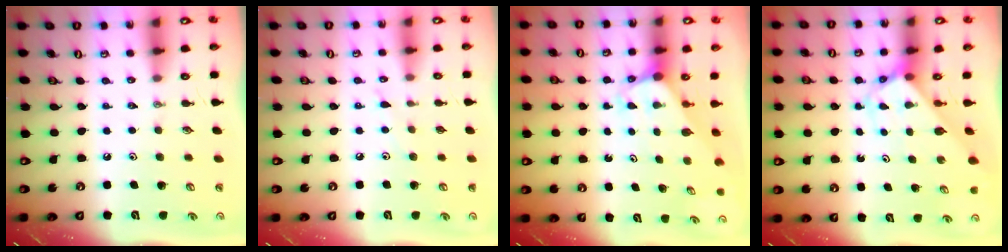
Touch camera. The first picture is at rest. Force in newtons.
{"total": 5.6, "press": 5.6, "slide": 0.6}
{"total": 2.9, "press": 2.9, "slide": 0.2}
{"total": 2.9, "press": 2.9, "slide": 0.1}